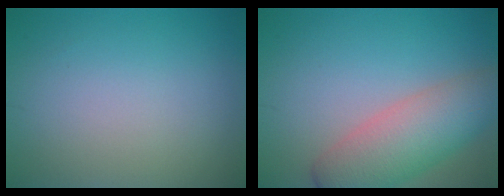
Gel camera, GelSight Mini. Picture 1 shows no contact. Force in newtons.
{"total": 6.3, "press": 6.3, "slide": 0.6}